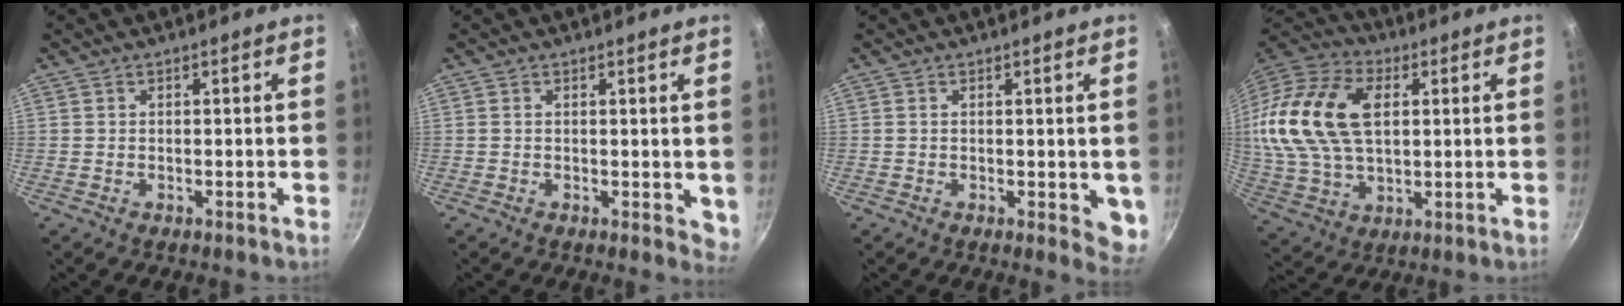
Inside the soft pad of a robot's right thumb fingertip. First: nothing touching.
{"total": 3.4, "force": [0.7, 1.7, 2.8], "torque": [-0.022, -0.005, 0.009]}
{"total": 4.7, "force": [0.1, 2.0, 4.2], "torque": [-0.038, -0.010, 0.002]}
{"total": 22.3, "force": [4.7, 14.3, 16.5], "torque": [-0.319, 0.009, 0.083]}